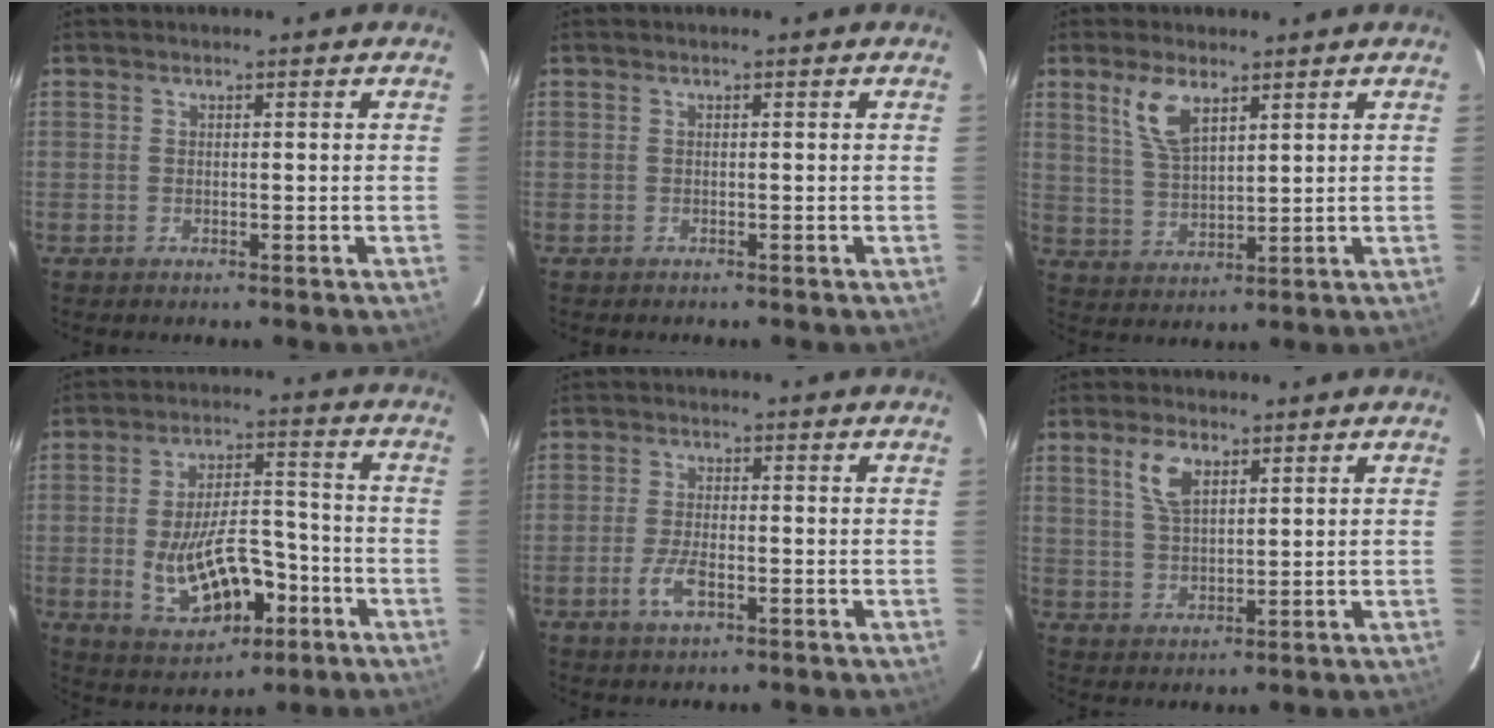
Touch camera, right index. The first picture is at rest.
{"total": 0.0}
{"total": 7.1, "force": [4.1, 2.8, 5.0], "torque": [-0.099, 0.003, 0.089]}
{"total": 14.3, "force": [-4.9, 6.8, 11.6], "torque": [-0.214, 0.007, -0.056]}
{"total": 4.9, "force": [-2.3, 1.8, 3.9], "torque": [-0.089, -0.003, -0.044]}
{"total": 5.8, "force": [3.0, 2.8, 4.2], "torque": [-0.081, 0.008, 0.062]}